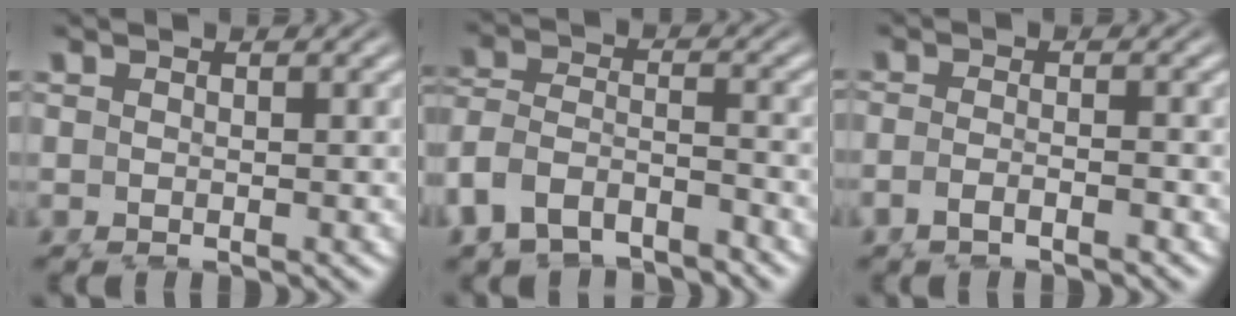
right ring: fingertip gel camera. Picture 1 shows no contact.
{"total": 9.0, "force": [-3.6, 8.0, 2.1], "torque": [-0.095, -0.041, -0.058]}
{"total": 2.4, "force": [-1.3, 1.0, 1.7], "torque": [-0.042, -0.013, -0.014]}